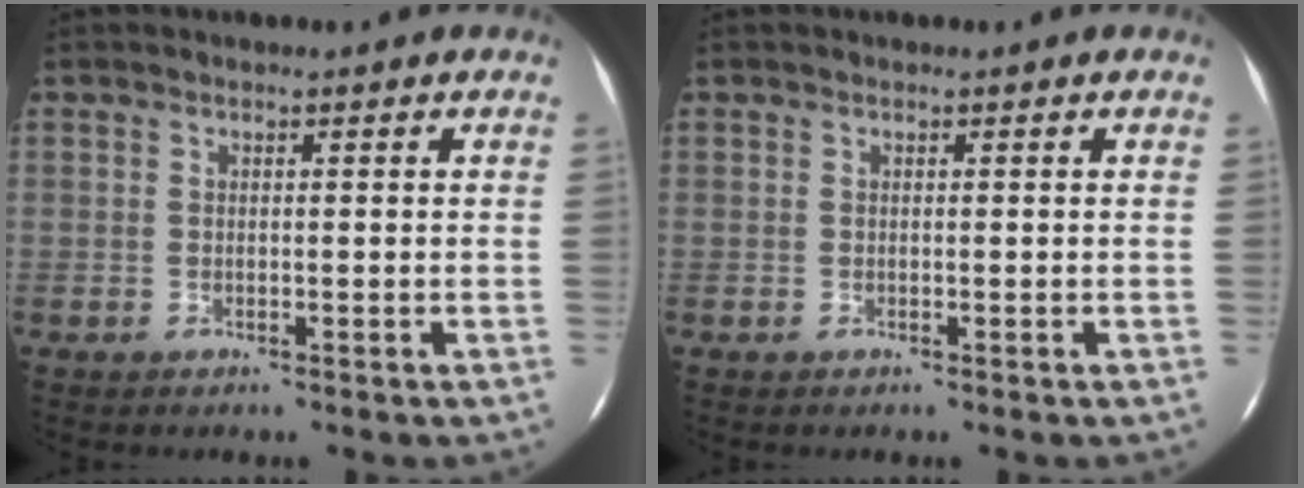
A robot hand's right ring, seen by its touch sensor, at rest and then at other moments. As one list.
[{"total": 0.0}]